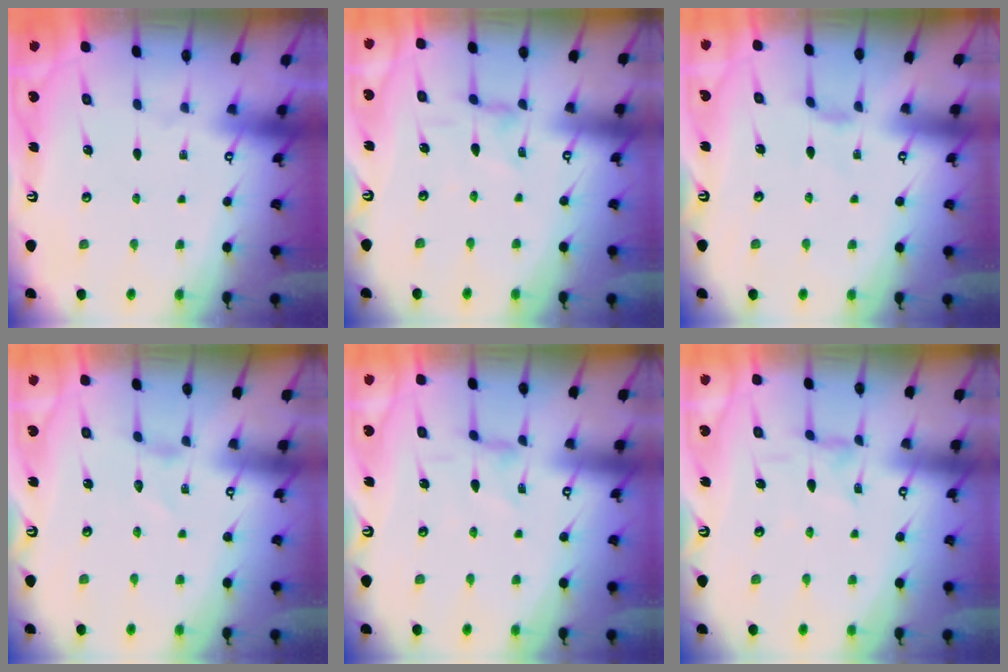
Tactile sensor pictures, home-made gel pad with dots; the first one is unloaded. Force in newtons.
{"total": 1.1, "press": 1.1, "slide": 0.1}
{"total": 1.4, "press": 1.3, "slide": 0.5}
{"total": 0.0}
{"total": 0.7, "press": 0.6, "slide": 0.2}
{"total": 1.9, "press": 1.9, "slide": 0.1}